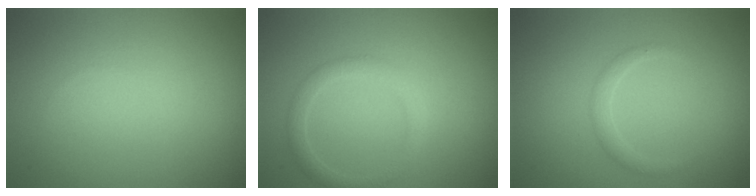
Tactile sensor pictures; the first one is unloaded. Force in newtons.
{"total": 1.9, "press": 1.9, "slide": 0.2}
{"total": 1.2, "press": 1.2, "slide": 0.1}